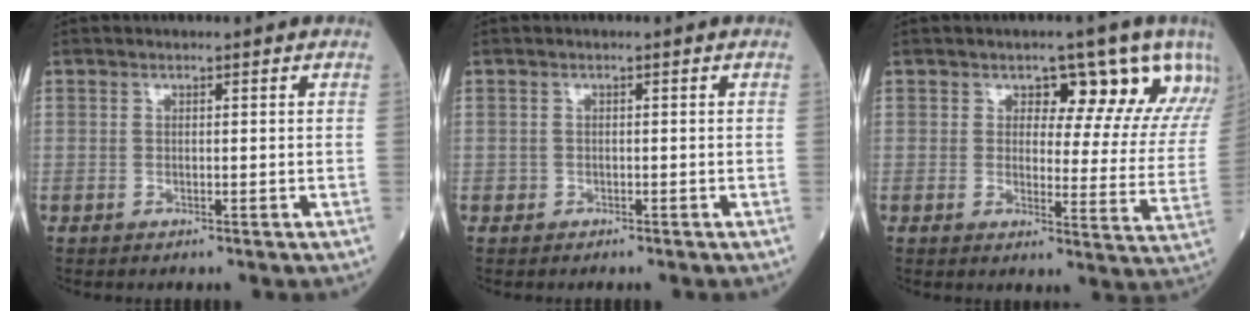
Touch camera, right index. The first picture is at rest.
{"total": 0.7, "force": [-0.4, 0.5, -0.1], "torque": [-0.004, 0.004, -0.008]}
{"total": 11.3, "force": [7.8, 5.1, 6.4], "torque": [-0.053, -0.011, 0.071]}